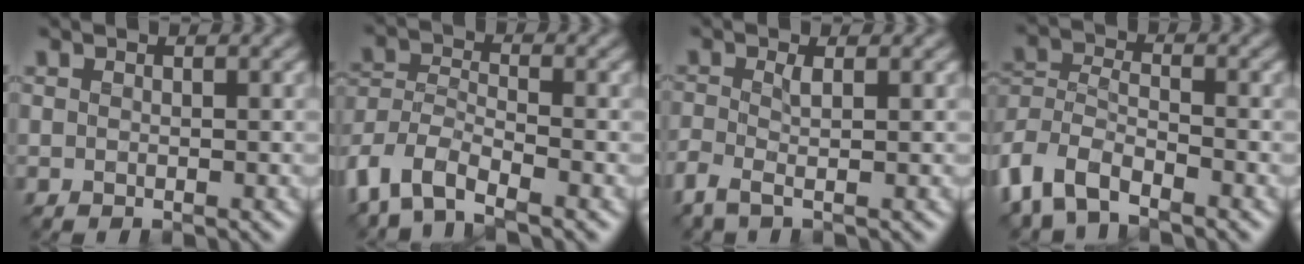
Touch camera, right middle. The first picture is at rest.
{"total": 6.1, "force": [-4.3, 2.6, 3.5], "torque": [-0.075, -0.006, -0.095]}
{"total": 2.2, "force": [-0.7, 0.5, 2.0], "torque": [-0.055, -0.005, -0.018]}
{"total": 6.0, "force": [-4.3, 2.7, 3.2], "torque": [-0.073, -0.004, -0.099]}